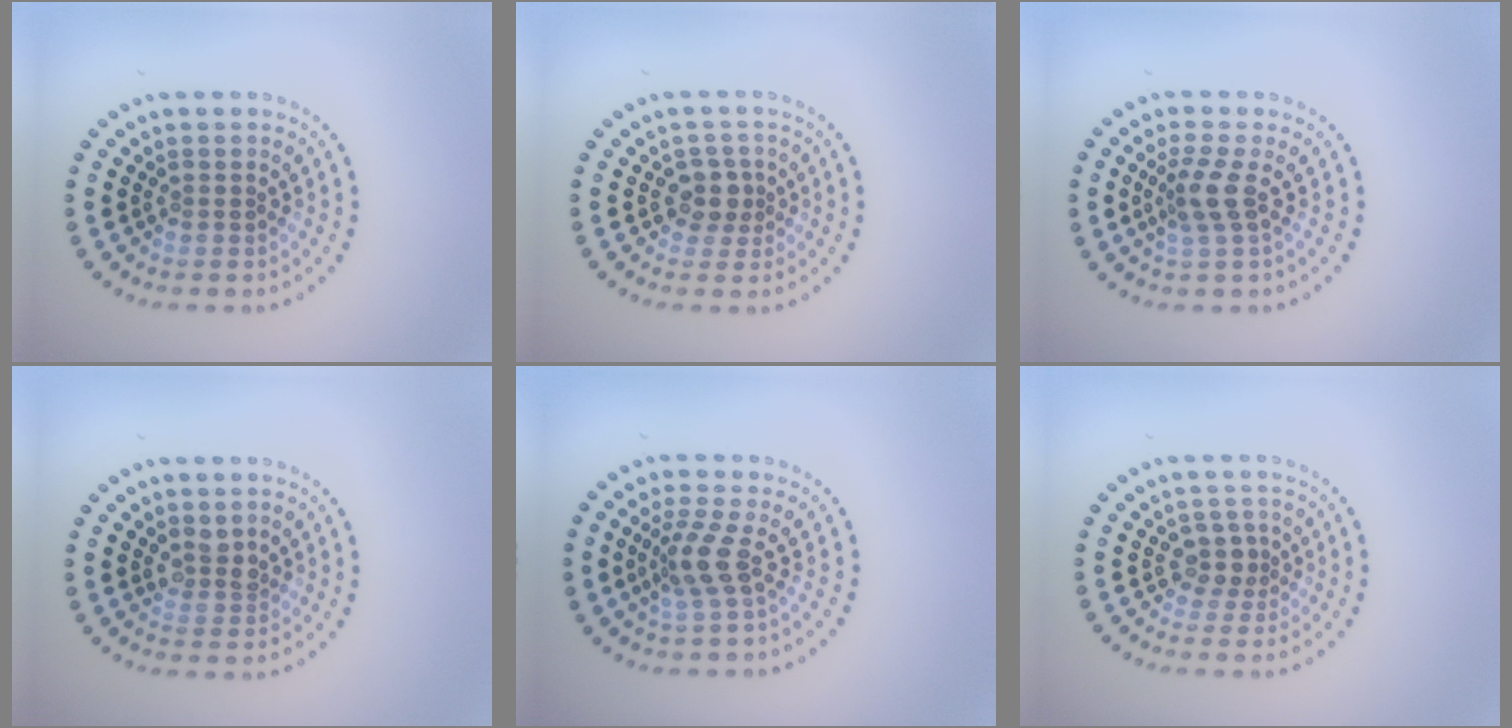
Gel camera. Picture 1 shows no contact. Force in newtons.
{"total": 2.0, "press": 1.6, "slide": 1.1}
{"total": 2.4, "press": 1.8, "slide": 1.5}
{"total": 1.8, "press": 1.6, "slide": 0.8}
{"total": 2.8, "press": 2.0, "slide": 1.9}
{"total": 1.8, "press": 1.5, "slide": 1.1}